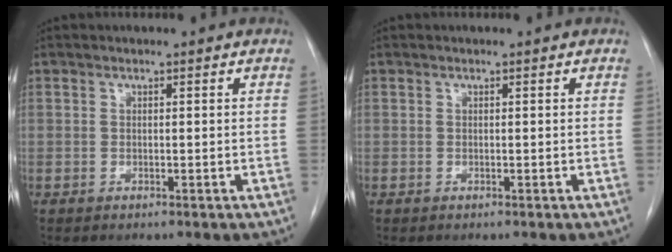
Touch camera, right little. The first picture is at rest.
{"total": 0.0}